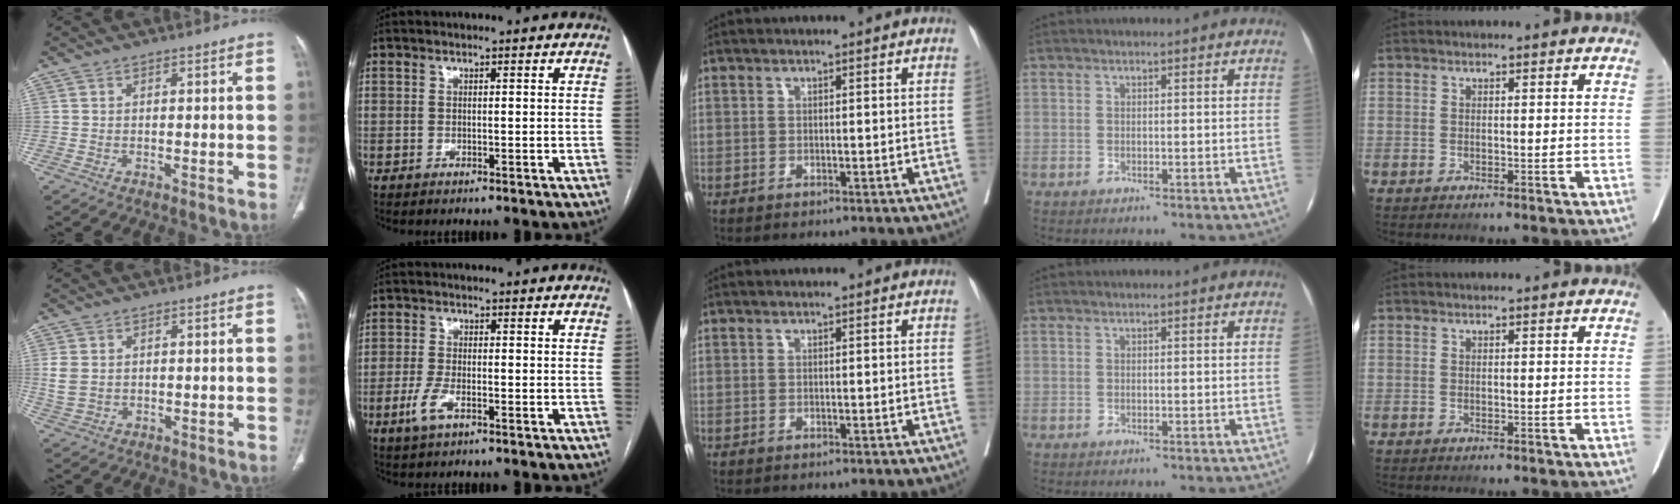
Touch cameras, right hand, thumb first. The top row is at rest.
{"thumb": {"total": 3.7, "force": [0.5, 2.8, 2.4], "torque": [-0.058, 0.001, 0.014]}, "index": {"total": 3.9, "force": [-1.8, 1.3, 3.1], "torque": [-0.076, -0.004, -0.034]}}